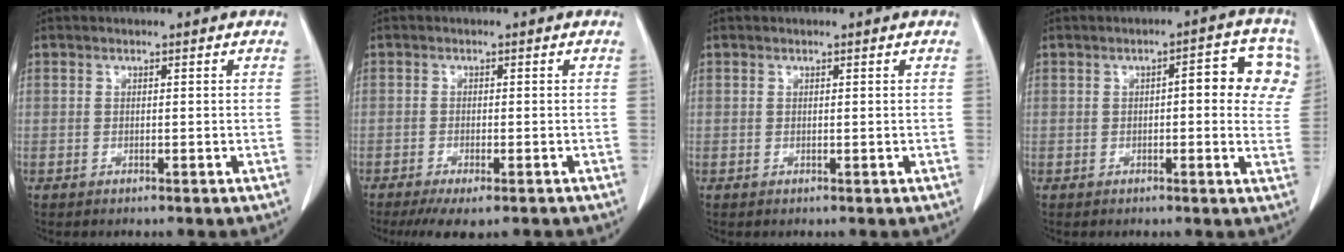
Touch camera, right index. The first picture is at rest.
{"total": 6.9, "force": [-5.3, 1.6, 4.1], "torque": [-0.051, -0.011, -0.079]}
{"total": 0.0}
{"total": 9.3, "force": [2.4, 3.3, 8.4], "torque": [-0.090, 0.025, 0.023]}